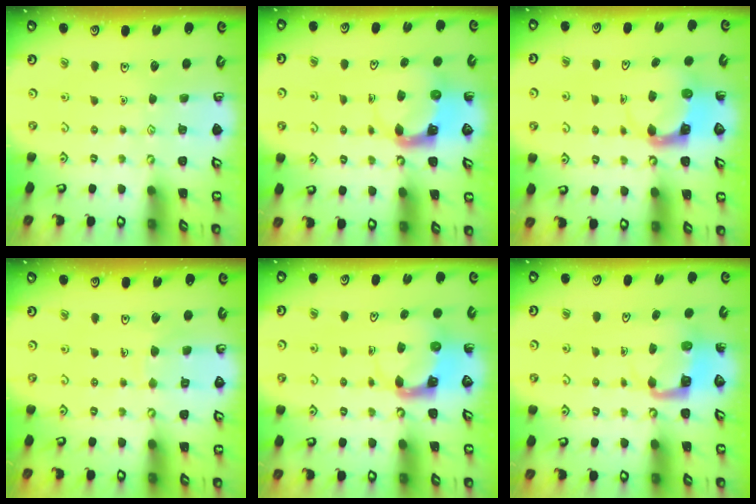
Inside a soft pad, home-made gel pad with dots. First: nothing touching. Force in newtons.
{"total": 4.0, "press": 3.9, "slide": 0.6}
{"total": 3.9, "press": 3.9, "slide": 0.5}
{"total": 5.9, "press": 5.9, "slide": 0.2}
{"total": 3.9, "press": 3.9, "slide": 0.6}
{"total": 4.4, "press": 4.4, "slide": 0.1}